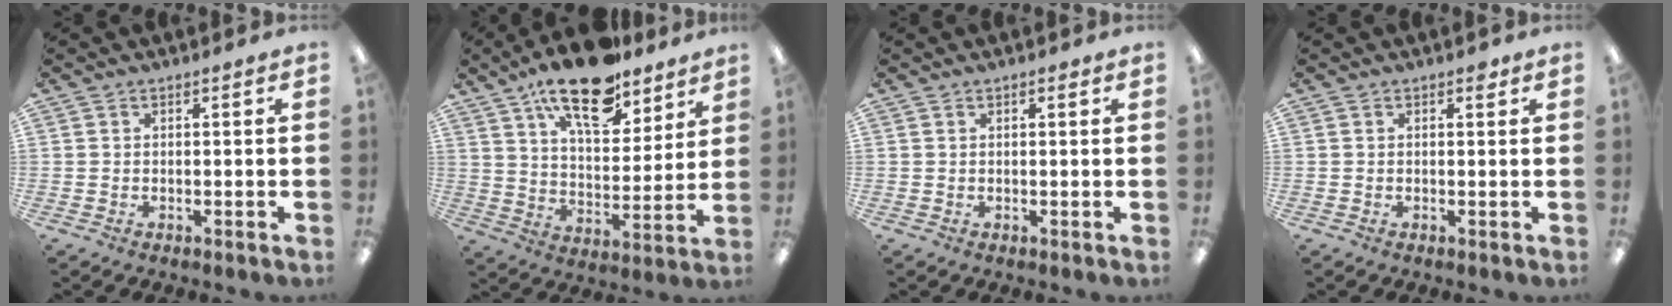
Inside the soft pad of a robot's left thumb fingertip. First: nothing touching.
{"total": 18.9, "force": [13.7, 7.8, 10.5], "torque": [-0.170, -0.073, 0.231]}
{"total": 0.9, "force": [0.5, 0.2, 0.7], "torque": [-0.015, 0.002, 0.009]}
{"total": 1.3, "force": [0.7, 0.6, 0.8], "torque": [-0.001, -0.004, 0.009]}